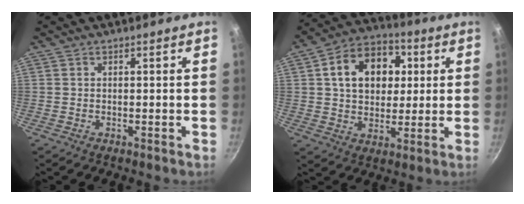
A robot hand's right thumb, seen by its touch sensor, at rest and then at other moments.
{"total": 15.3, "force": [3.5, 11.3, 9.6], "torque": [-0.118, 0.016, 0.048]}